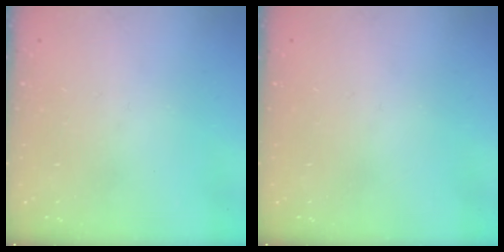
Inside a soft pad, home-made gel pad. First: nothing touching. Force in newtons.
{"total": 0.0}